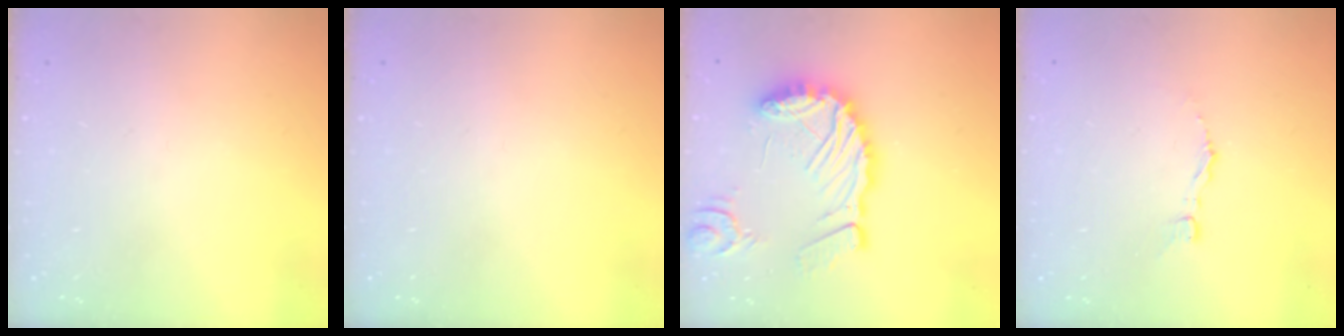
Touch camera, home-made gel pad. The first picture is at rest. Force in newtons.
{"total": 0.0}
{"total": 13.1, "press": 13.0, "slide": 1.6}
{"total": 3.3, "press": 3.3, "slide": 0.2}